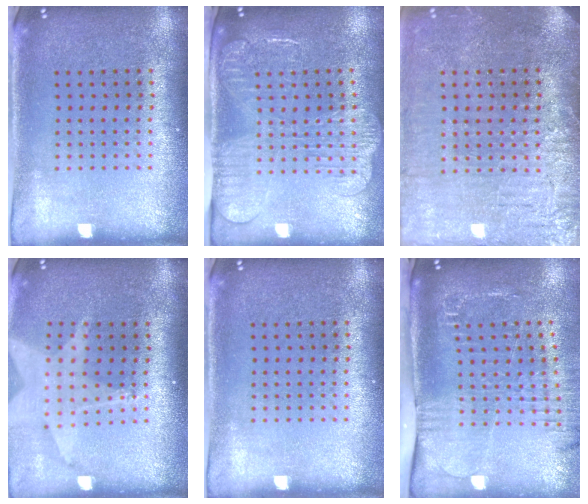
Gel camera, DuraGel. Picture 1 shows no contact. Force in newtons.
{"total": 2.4, "press": 2.0, "slide": 1.4}
{"total": 3.8, "press": 3.5, "slide": 1.6}
{"total": 1.9, "press": 1.5, "slide": 1.2}
{"total": 0.0}
{"total": 2.6, "press": 2.0, "slide": 1.6}